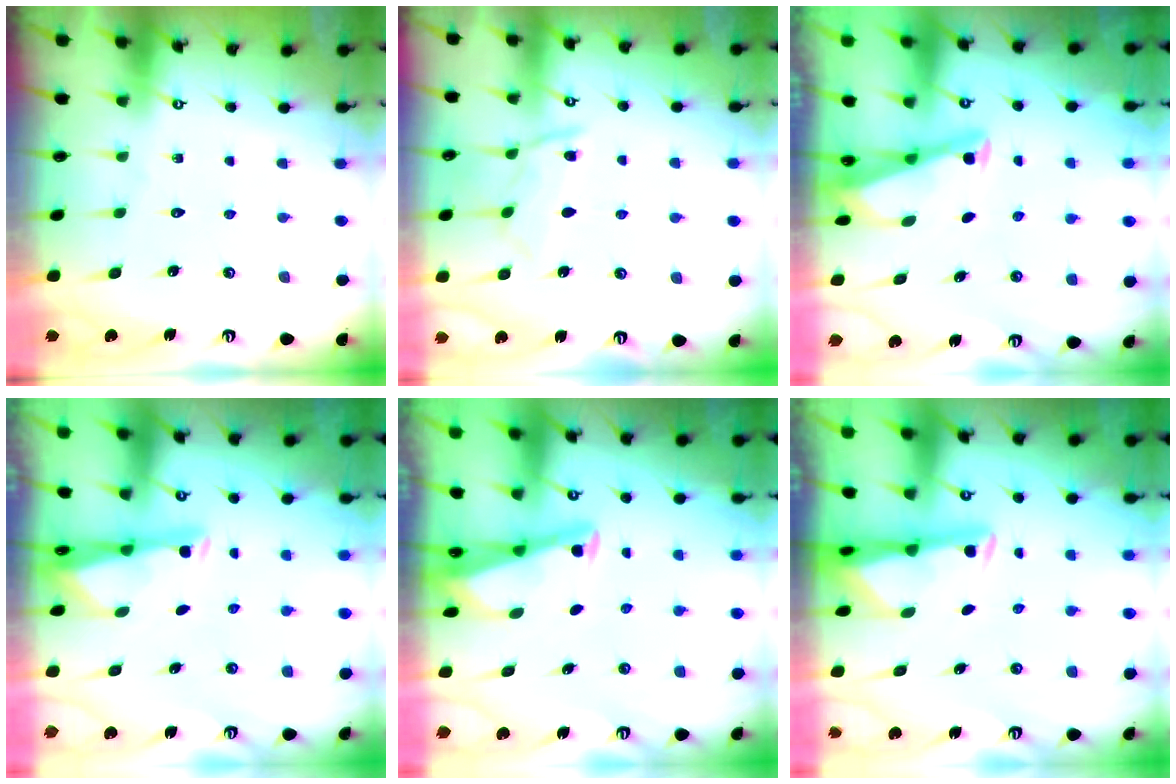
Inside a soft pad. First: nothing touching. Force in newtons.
{"total": 9.5, "press": 9.4, "slide": 0.9}
{"total": 2.8, "press": 2.8, "slide": 0.3}
{"total": 2.6, "press": 2.6, "slide": 0.4}
{"total": 2.5, "press": 2.5, "slide": 0.2}
{"total": 2.9, "press": 2.8, "slide": 0.6}